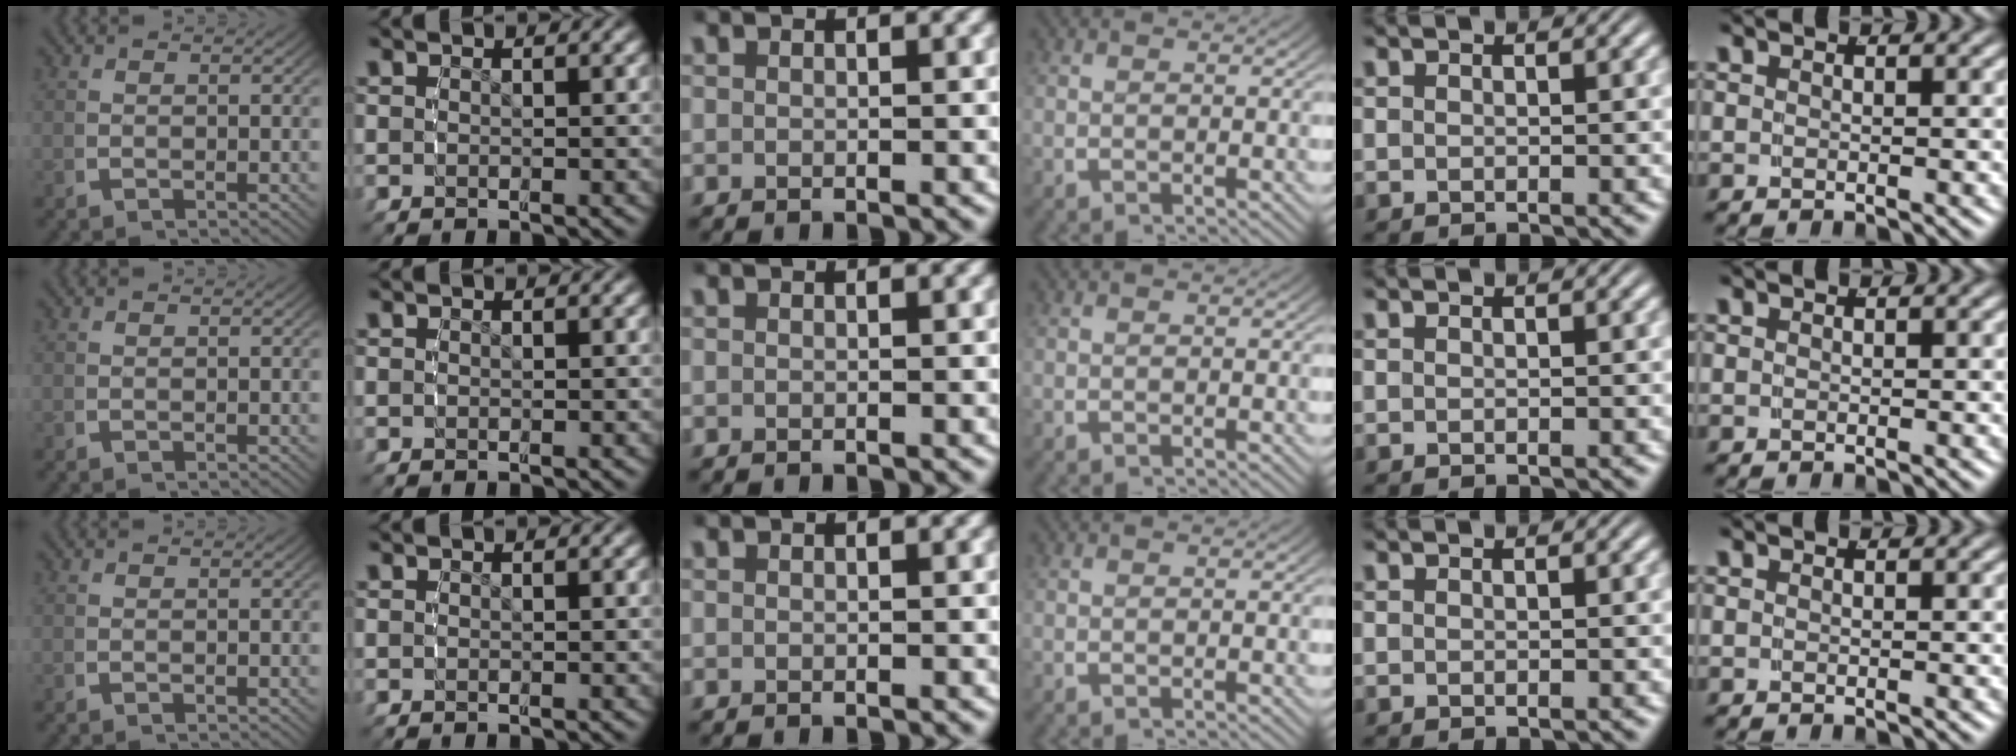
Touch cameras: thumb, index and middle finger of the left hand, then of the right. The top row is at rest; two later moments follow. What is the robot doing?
{"motion": "reach", "object": "coat"}